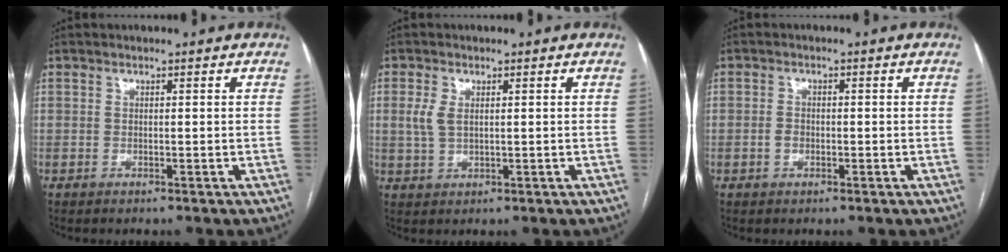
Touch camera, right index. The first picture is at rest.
{"total": 2.9, "force": [0.6, 1.6, 2.4], "torque": [-0.057, 0.005, 0.018]}
{"total": 1.5, "force": [-0.5, 1.0, 1.0], "torque": [-0.019, 0.003, -0.007]}